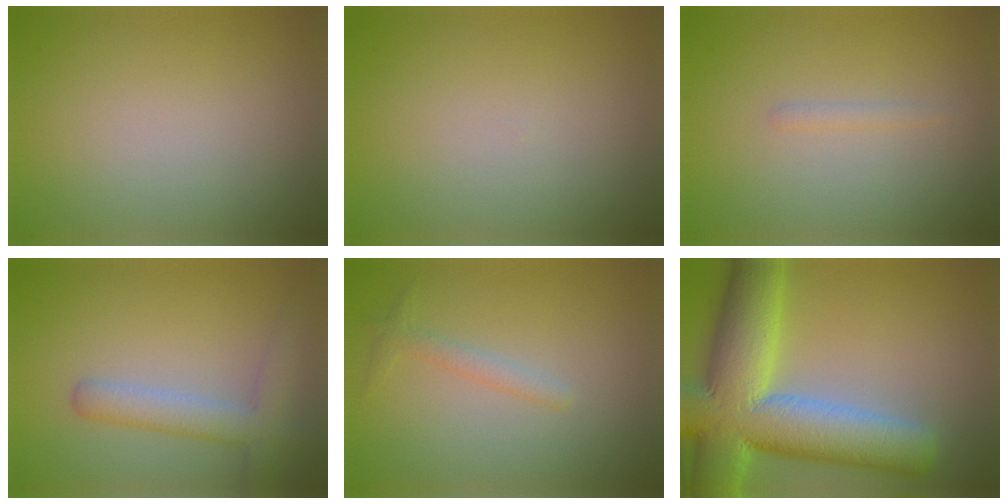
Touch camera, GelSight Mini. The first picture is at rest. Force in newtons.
{"total": 0.0}
{"total": 0.7, "press": 0.7, "slide": 0.1}
{"total": 3.6, "press": 3.6, "slide": 0.3}
{"total": 1.4, "press": 1.4, "slide": 0.1}
{"total": 14.2, "press": 14.2, "slide": 1.0}